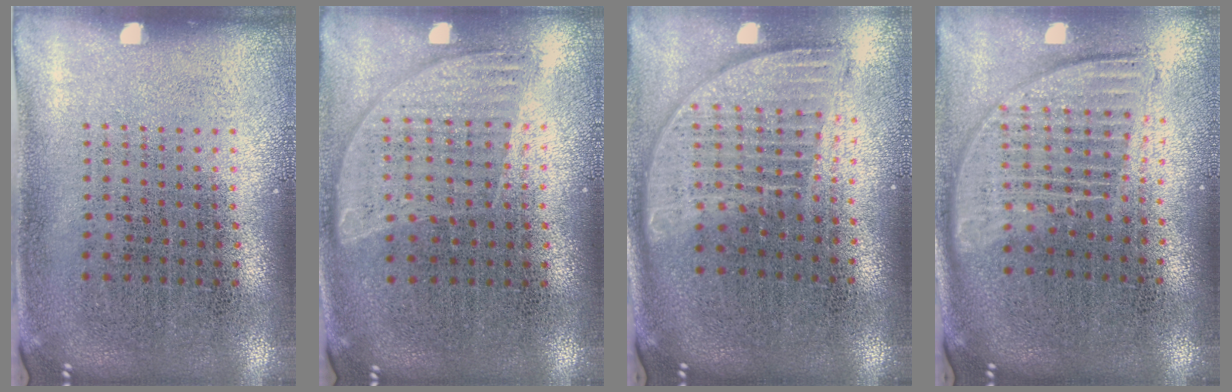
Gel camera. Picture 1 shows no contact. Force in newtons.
{"total": 0.9, "press": 0.8, "slide": 0.3}
{"total": 1.8, "press": 1.5, "slide": 1.0}
{"total": 1.8, "press": 1.5, "slide": 0.9}